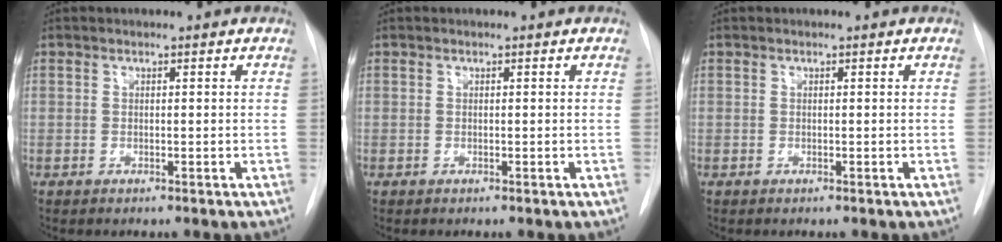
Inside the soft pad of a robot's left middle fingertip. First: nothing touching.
{"total": 0.0}
{"total": 0.0}